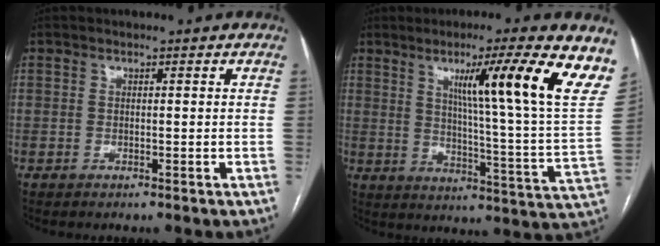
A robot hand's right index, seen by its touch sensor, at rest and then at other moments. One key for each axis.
{"total": 21.4, "fx": 12.3, "fy": -1.3, "fz": 17.5, "tx": -0.213, "ty": -0.030, "tz": 0.159}